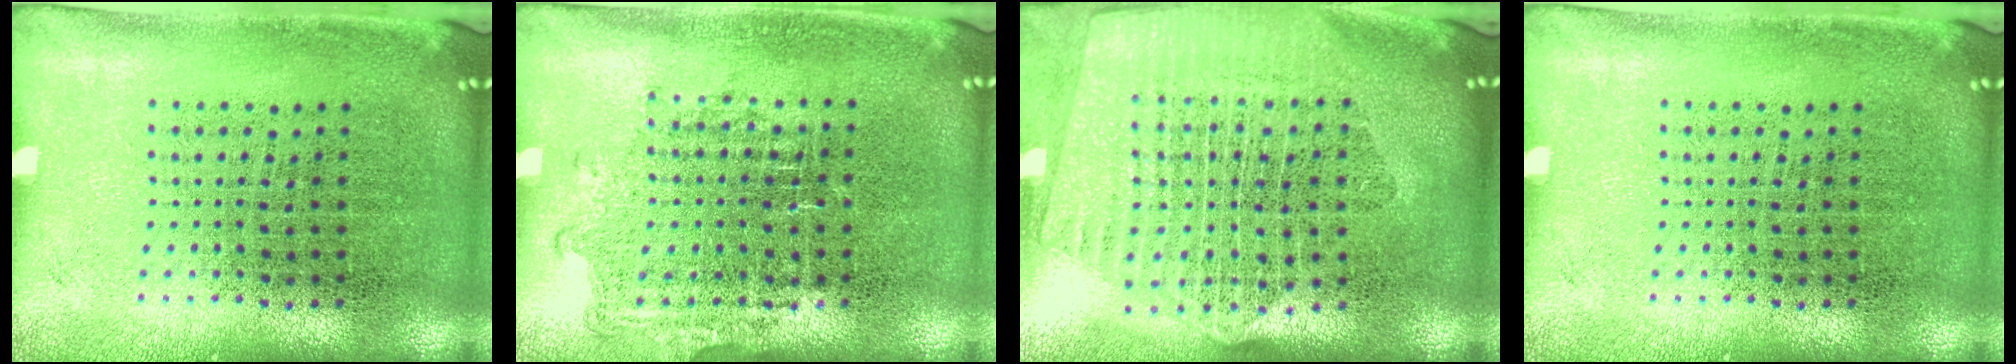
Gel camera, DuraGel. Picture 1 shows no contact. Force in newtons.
{"total": 1.1, "press": 1.0, "slide": 0.4}
{"total": 2.3, "press": 2.0, "slide": 1.2}
{"total": 0.0}